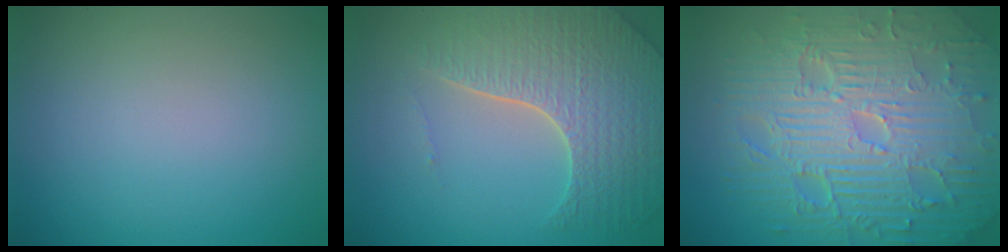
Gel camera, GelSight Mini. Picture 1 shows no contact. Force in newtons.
{"total": 6.8, "press": 5.2, "slide": 4.4}
{"total": 11.4, "press": 7.4, "slide": 8.7}